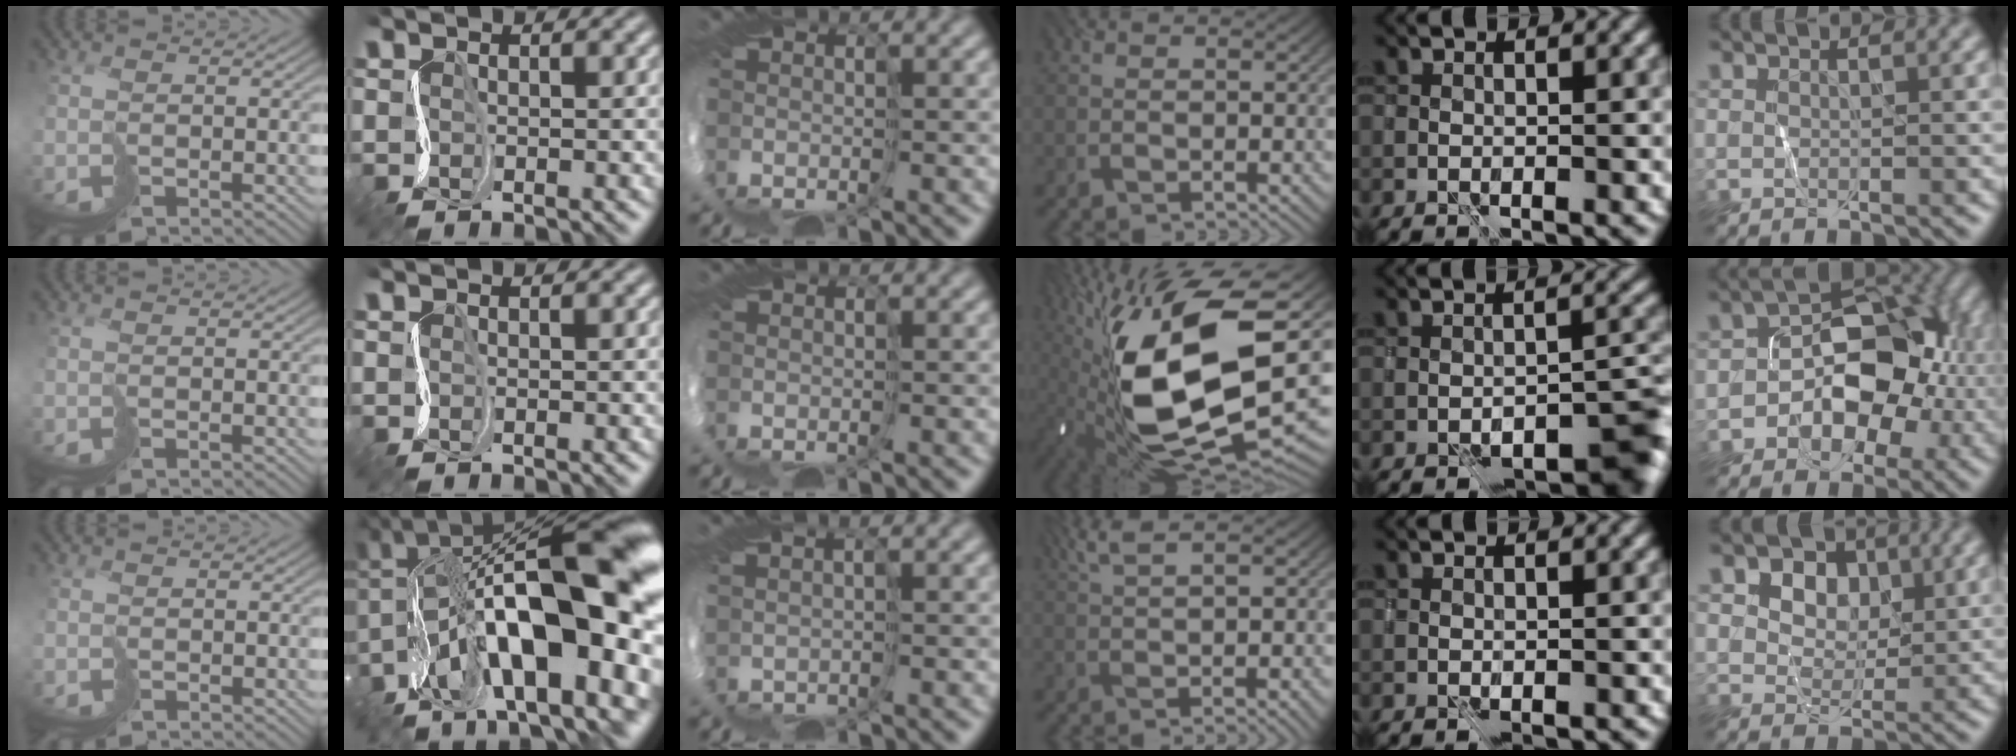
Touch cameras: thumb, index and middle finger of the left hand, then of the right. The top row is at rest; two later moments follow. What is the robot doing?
{"motion": "cut", "object": "tissue"}